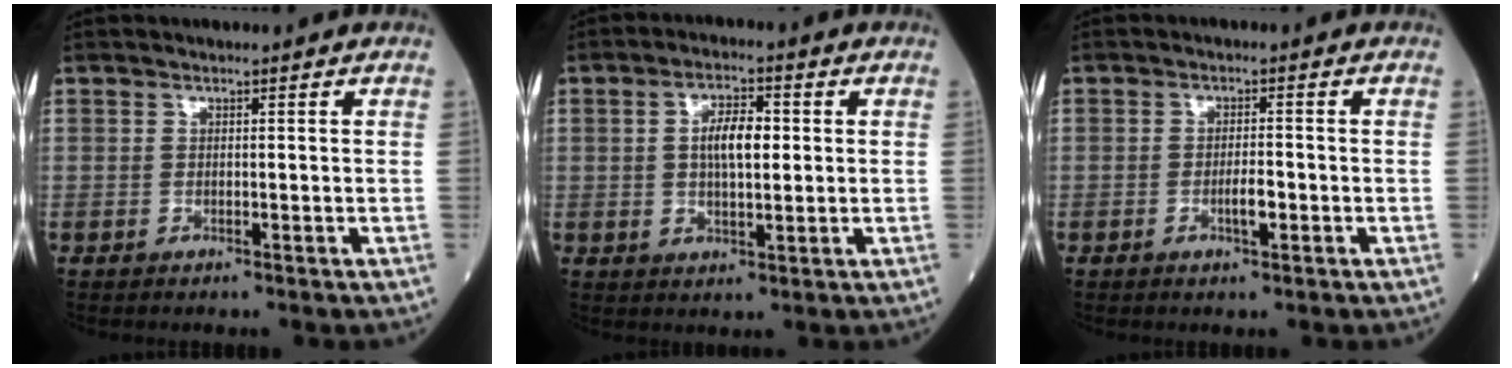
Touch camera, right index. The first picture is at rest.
{"total": 5.8, "force": [0.7, 2.2, 5.3], "torque": [-0.099, 0.010, 0.011]}
{"total": 2.6, "force": [-1.0, 0.5, 2.3], "torque": [-0.038, 0.001, -0.016]}